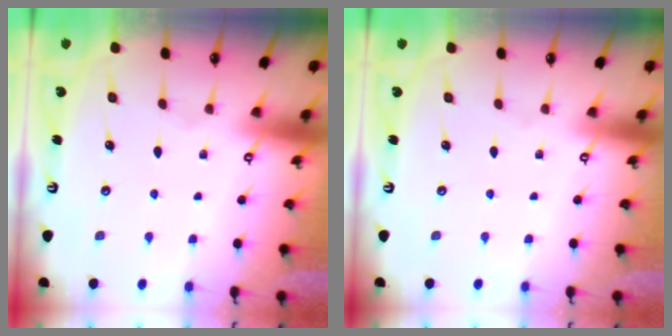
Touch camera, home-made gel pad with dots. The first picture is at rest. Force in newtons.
{"total": 0.0}